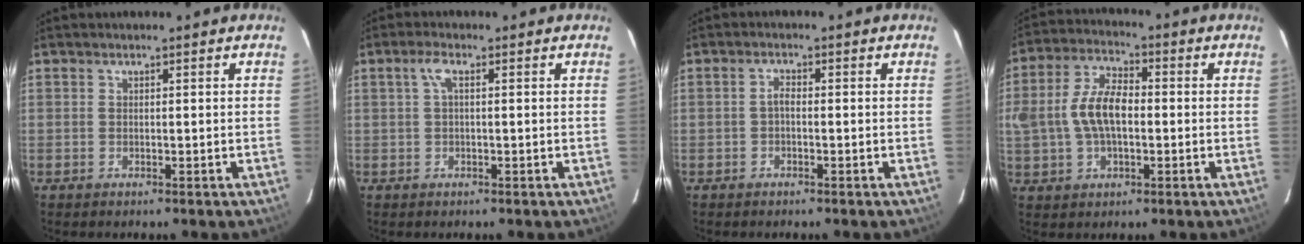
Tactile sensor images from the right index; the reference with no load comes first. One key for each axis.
{"total": 2.3, "fx": 0.5, "fy": 0.5, "fz": 2.2, "tx": -0.046, "ty": 0.008, "tz": 0.008}
{"total": 1.2, "fx": -0.5, "fy": 0.5, "fz": 1.0, "tx": -0.020, "ty": 0.006, "tz": -0.012}
{"total": 11.4, "fx": -0.4, "fy": 6.7, "fz": 9.2, "tx": -0.187, "ty": 0.018, "tz": -0.006}